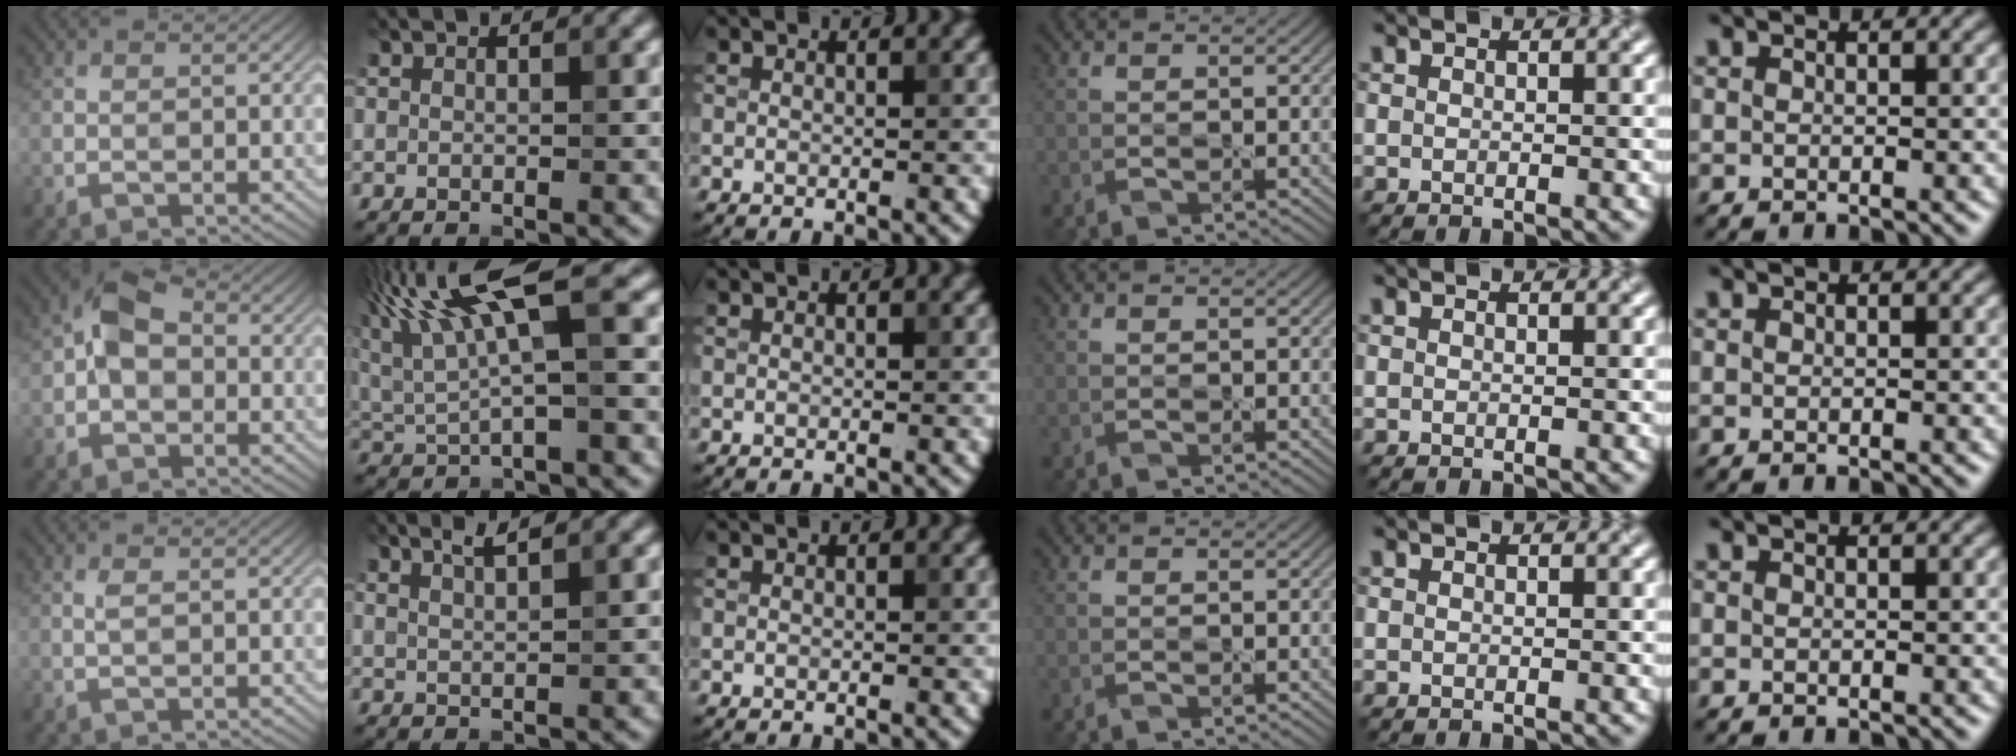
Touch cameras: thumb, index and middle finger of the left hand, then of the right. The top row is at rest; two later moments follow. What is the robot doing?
{"motion": "squeeze", "object": "tweezer"}